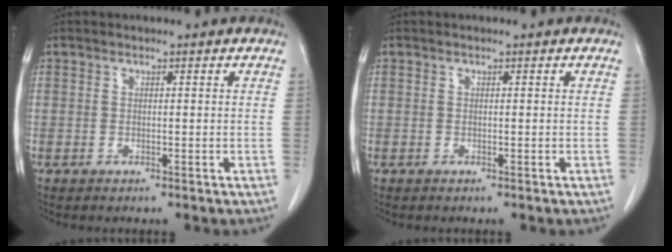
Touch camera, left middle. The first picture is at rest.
{"total": 0.0}